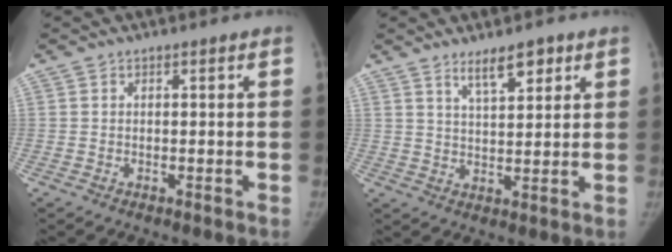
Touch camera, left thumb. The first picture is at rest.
{"total": 6.0, "force": [4.0, 2.0, 4.1], "torque": [-0.053, -0.027, 0.067]}